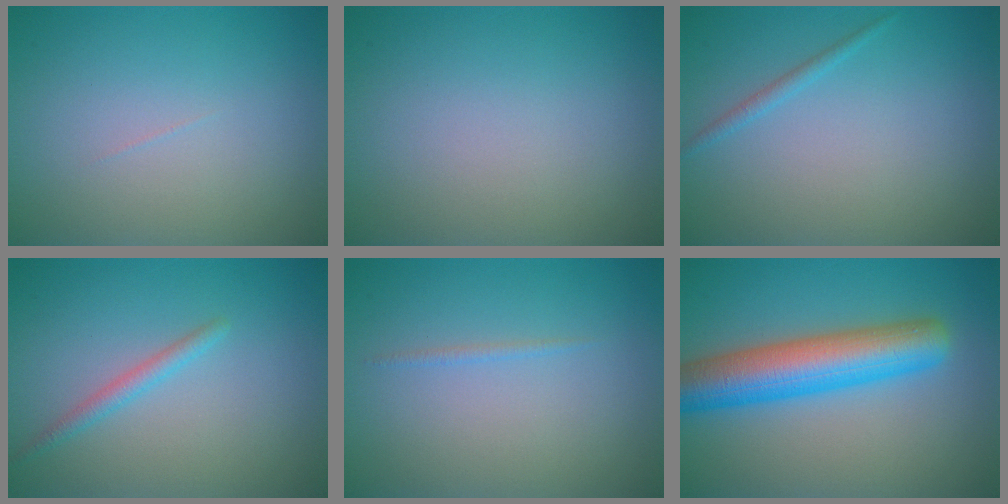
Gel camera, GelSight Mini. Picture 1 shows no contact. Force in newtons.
{"total": 0.0}
{"total": 0.9, "press": 0.9, "slide": 0.2}
{"total": 1.4, "press": 1.4, "slide": 0.1}
{"total": 0.5, "press": 0.5, "slide": 0.1}
{"total": 7.9, "press": 7.9, "slide": 0.3}